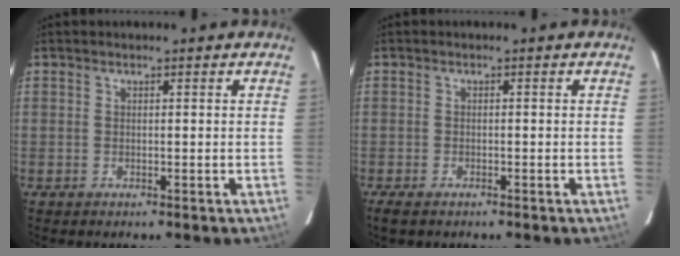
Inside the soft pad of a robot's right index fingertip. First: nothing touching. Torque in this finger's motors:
{"motor_torque": [0.10, -0.02, 0.10, 0.02]}